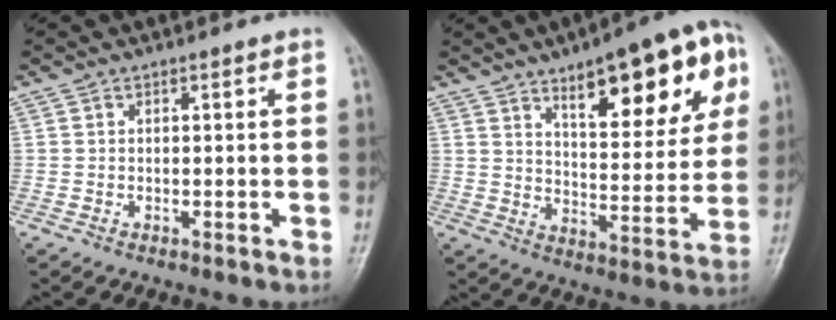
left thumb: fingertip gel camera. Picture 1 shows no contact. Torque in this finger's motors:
{"motor_torque": [0.76, 0.74, 1.30, -1.41, 0.12]}